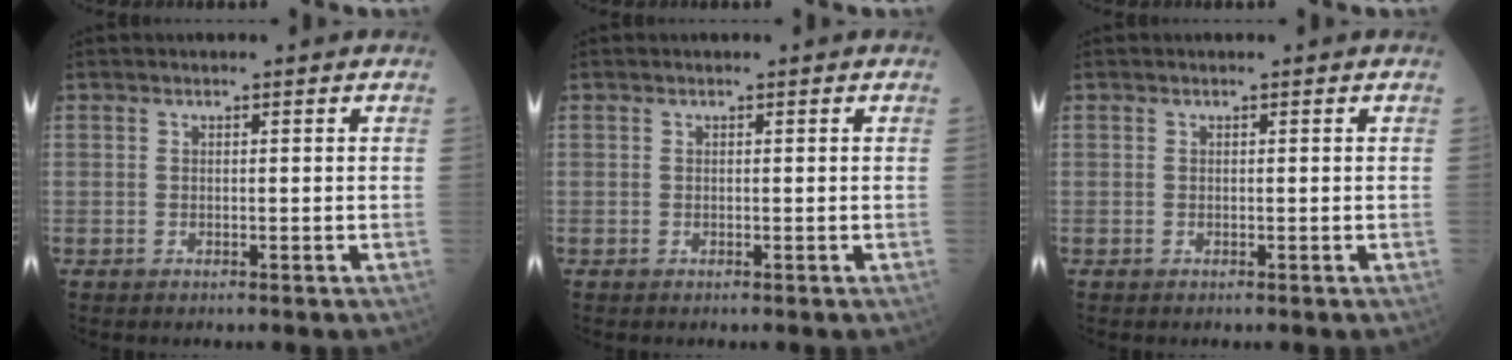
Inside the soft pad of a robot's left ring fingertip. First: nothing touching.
{"total": 0.0}
{"total": 0.0}